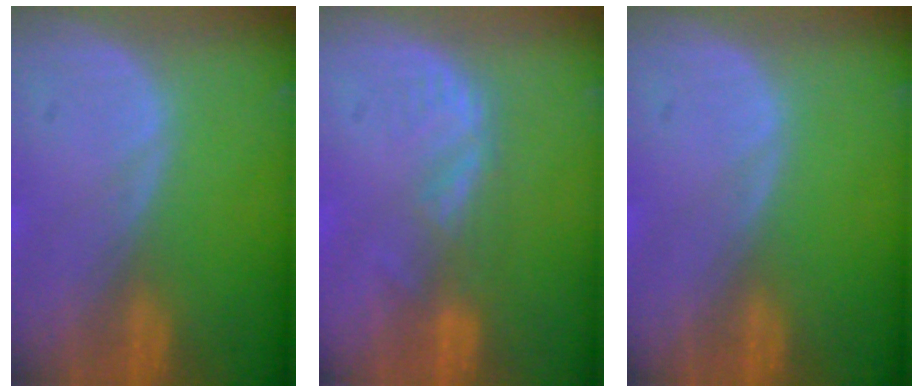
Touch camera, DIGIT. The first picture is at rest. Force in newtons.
{"total": 3.6, "press": 3.1, "slide": 1.8}
{"total": 0.0}